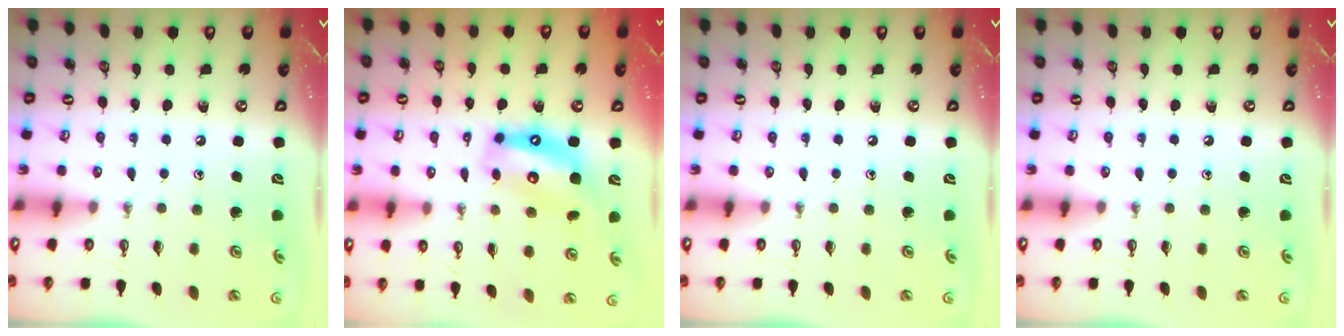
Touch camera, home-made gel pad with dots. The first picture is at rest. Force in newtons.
{"total": 10.8, "press": 10.7, "slide": 1.2}
{"total": 0.0}
{"total": 0.0}